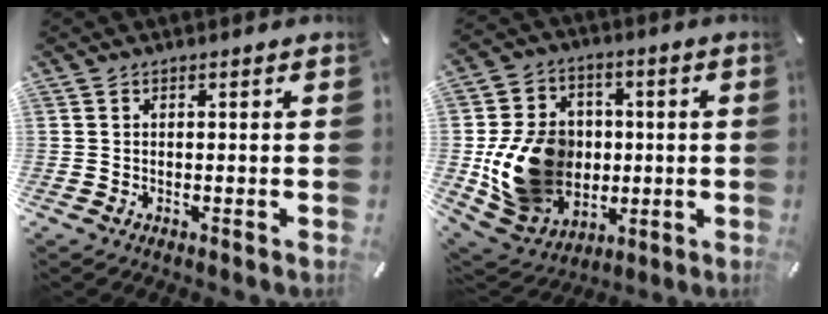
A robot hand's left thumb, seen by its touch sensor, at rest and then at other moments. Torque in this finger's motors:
{"motor_torque": [2.11, 2.89, 0.44, 0.10, 0.64]}